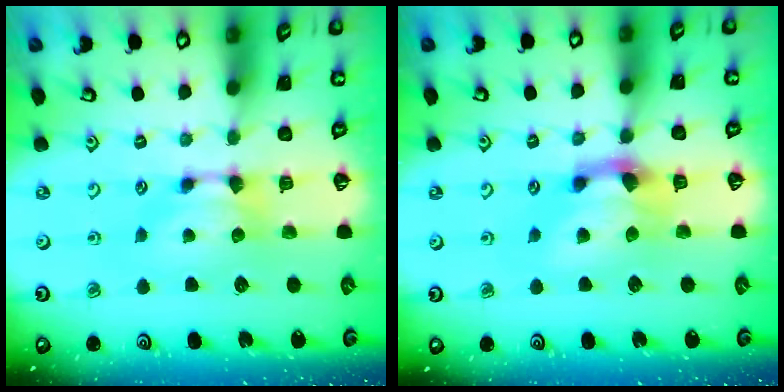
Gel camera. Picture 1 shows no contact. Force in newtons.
{"total": 3.0, "press": 2.4, "slide": 1.8}